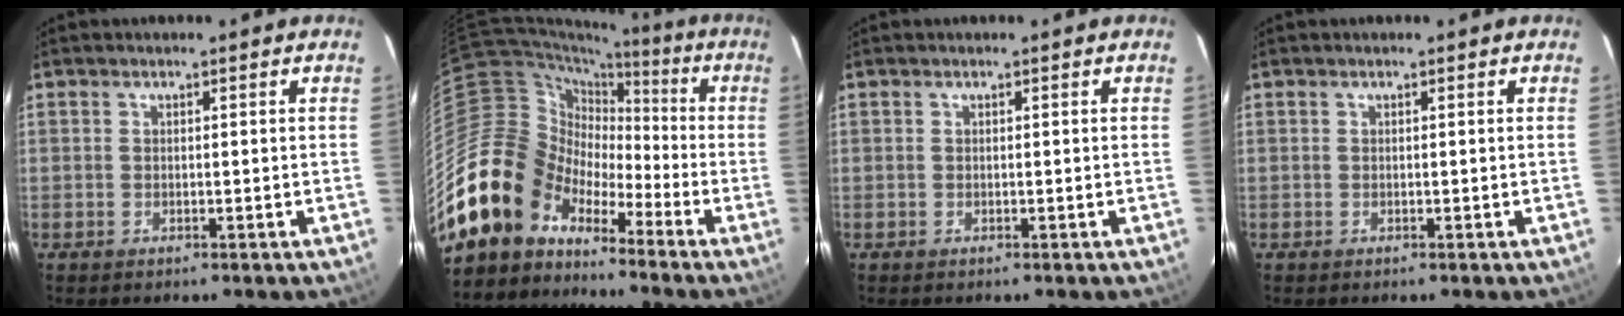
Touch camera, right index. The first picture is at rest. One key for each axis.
{"total": 17.3, "fx": -12.3, "fy": 11.4, "fz": 4.4, "tx": -0.108, "ty": 0.028, "tz": -0.233}
{"total": 0.0}
{"total": 0.0}